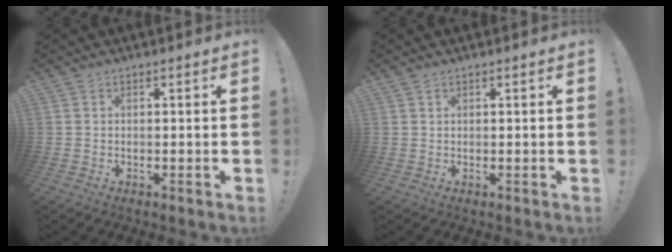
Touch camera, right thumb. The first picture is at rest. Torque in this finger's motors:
{"motor_torque": [-0.33, 0.01, -0.10, -0.01, 0.01]}